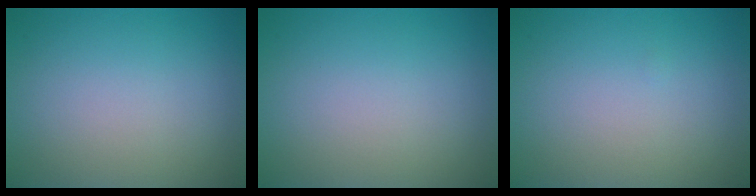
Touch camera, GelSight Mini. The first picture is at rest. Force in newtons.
{"total": 0.0}
{"total": 0.0}